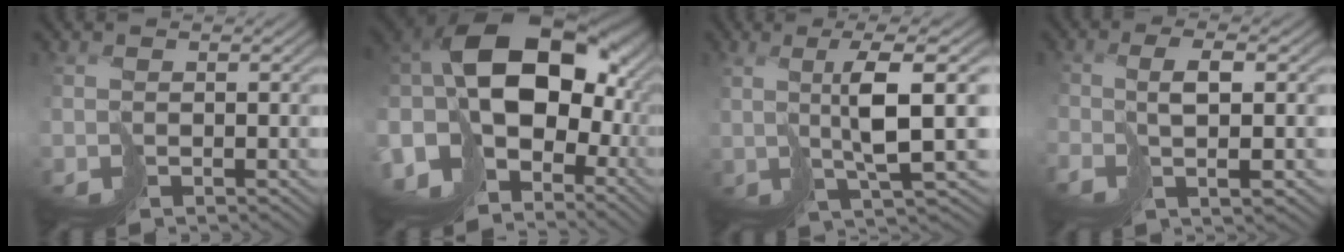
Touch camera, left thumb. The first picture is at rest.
{"total": 18.1, "force": [0.4, 12.4, 13.1], "torque": [-0.293, -0.015, 0.015]}
{"total": 6.5, "force": [2.4, -0.2, 6.0], "torque": [-0.116, 0.019, 0.050]}
{"total": 4.4, "force": [0.1, 0.3, 4.4], "torque": [-0.085, 0.007, 0.002]}